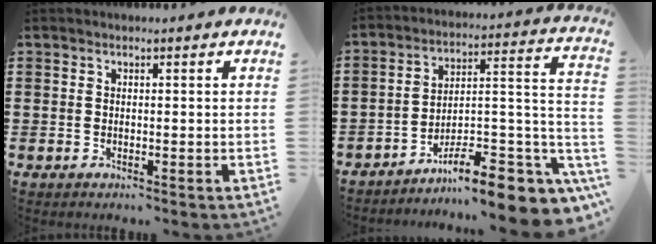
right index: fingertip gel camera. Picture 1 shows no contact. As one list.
[{"total": 9.8, "force": [-7.4, 2.3, 6.1], "torque": [-0.085, 0.019, -0.135]}]